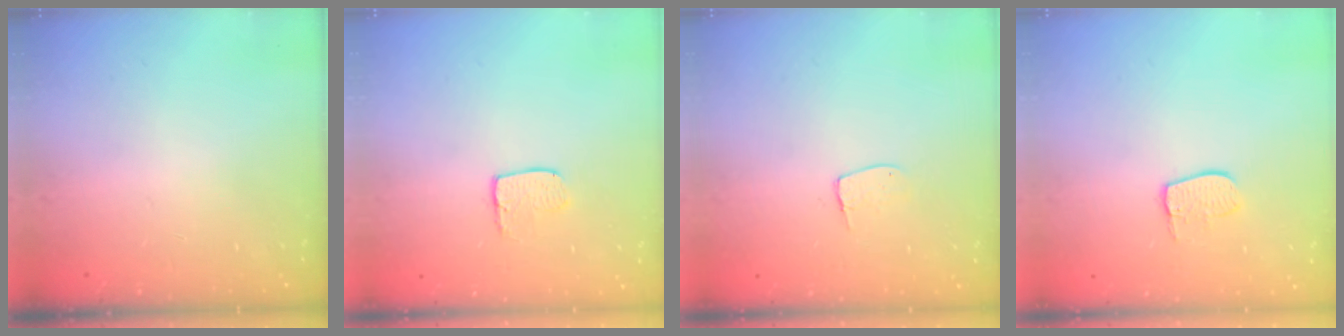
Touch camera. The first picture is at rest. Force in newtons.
{"total": 5.2, "press": 5.2, "slide": 0.3}
{"total": 5.2, "press": 5.2, "slide": 0.3}
{"total": 7.2, "press": 7.2, "slide": 0.3}